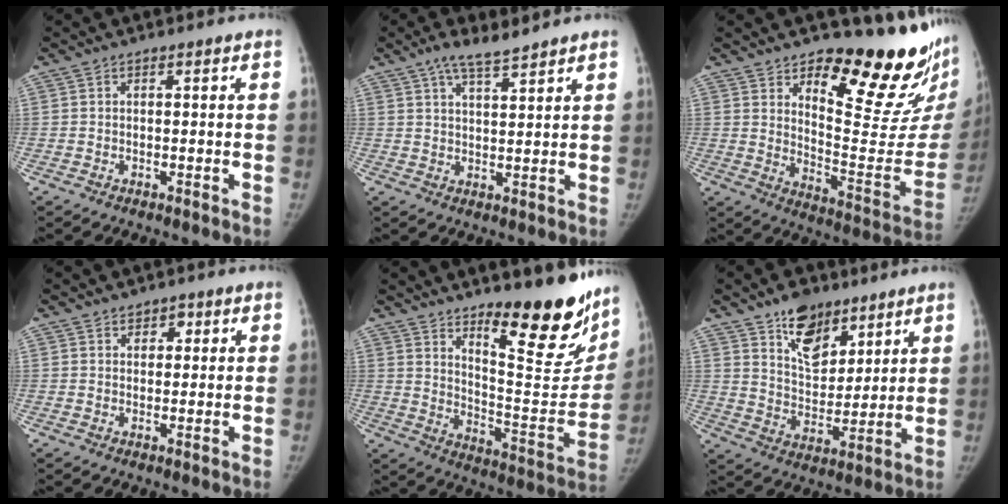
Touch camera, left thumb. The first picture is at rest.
{"total": 6.0, "force": [4.7, 1.4, 3.5], "torque": [-0.057, -0.020, 0.085]}
{"total": 21.7, "force": [16.0, 6.1, 13.3], "torque": [-0.141, -0.142, 0.228]}
{"total": 2.4, "force": [1.2, 1.9, 1.0], "torque": [0.006, -0.004, 0.014]}
{"total": 24.0, "force": [15.8, 7.0, 16.7], "torque": [-0.184, -0.116, 0.238]}
{"total": 12.0, "force": [7.8, 6.8, 6.1], "torque": [-0.067, -0.053, 0.137]}